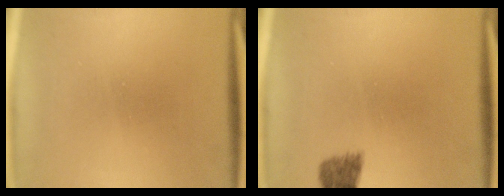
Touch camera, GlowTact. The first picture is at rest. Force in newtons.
{"total": 1.9}